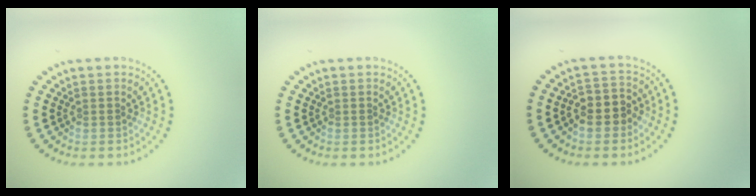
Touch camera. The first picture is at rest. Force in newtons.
{"total": 0.0}
{"total": 2.9, "press": 2.7, "slide": 1.0}